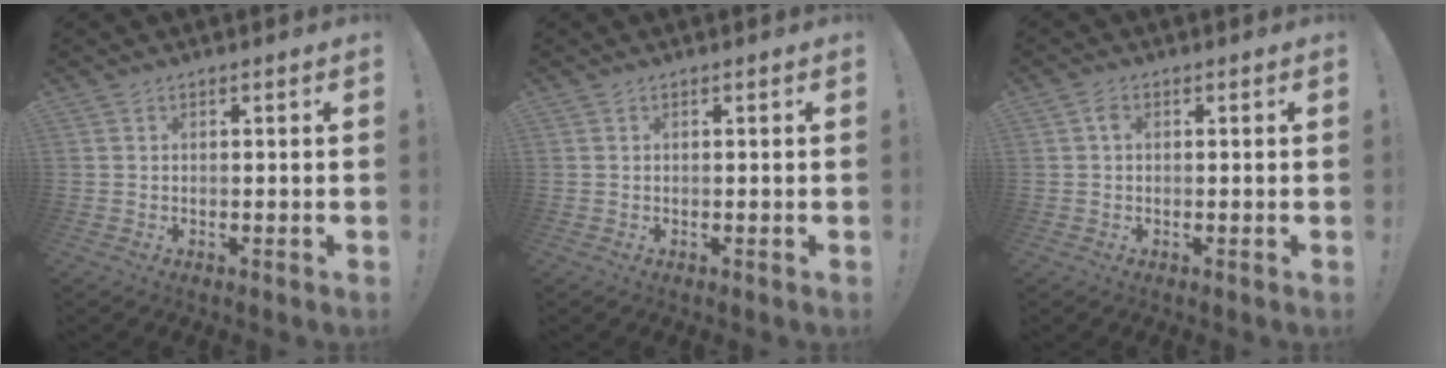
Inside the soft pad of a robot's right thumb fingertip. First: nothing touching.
{"total": 0.0}
{"total": 1.8, "force": [0.3, 1.2, 1.3], "torque": [-0.030, 0.006, 0.005]}